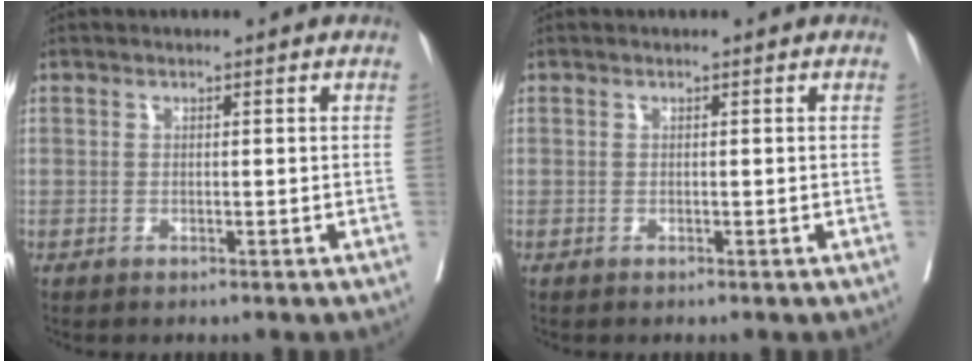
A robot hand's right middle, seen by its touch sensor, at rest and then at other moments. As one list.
[{"total": 0.0}]